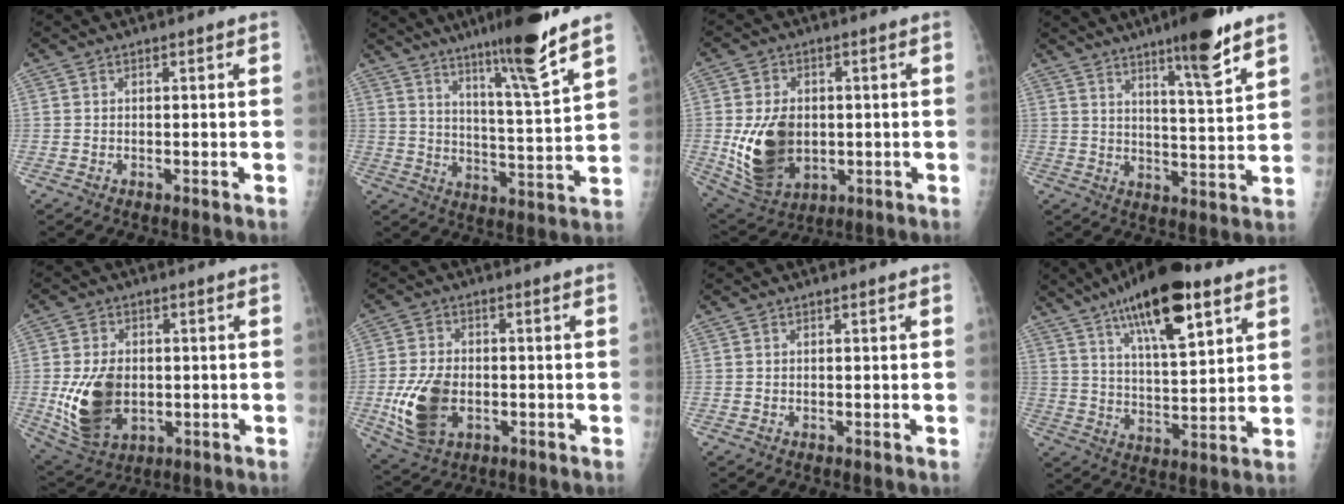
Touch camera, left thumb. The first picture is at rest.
{"total": 14.5, "force": [10.2, -0.1, 10.3], "torque": [-0.160, -0.064, 0.163]}
{"total": 14.1, "force": [-1.0, 9.9, 10.0], "torque": [-0.161, -0.010, 0.004]}
{"total": 11.9, "force": [7.9, 1.2, 8.8], "torque": [-0.126, -0.049, 0.120]}
{"total": 13.4, "force": [-1.4, 9.0, 9.8], "torque": [-0.167, -0.006, -0.006]}
{"total": 11.5, "force": [-2.5, 7.5, 8.4], "torque": [-0.158, 0.003, -0.037]}
{"total": 0.0}
{"total": 18.3, "force": [10.2, 5.9, 14.1], "torque": [-0.208, -0.033, 0.169]}